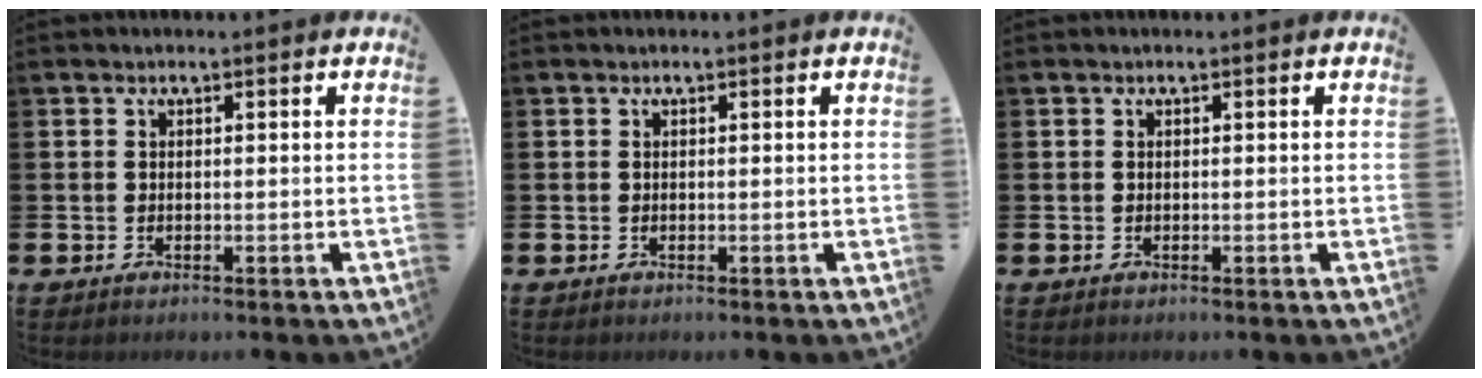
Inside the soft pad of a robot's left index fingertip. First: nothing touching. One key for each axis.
{"total": 0.0}
{"total": 0.0}